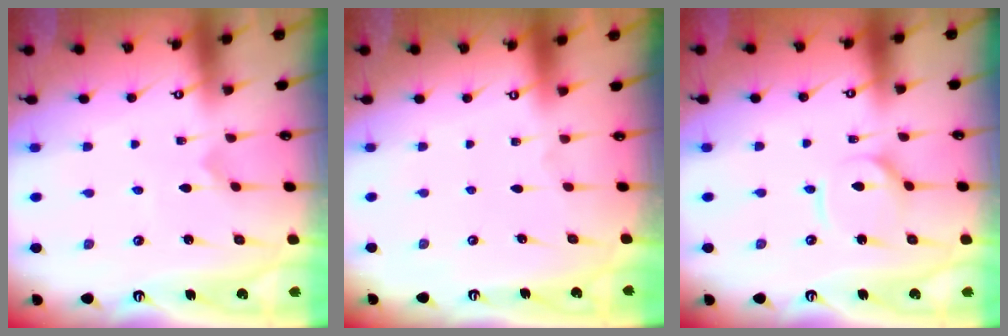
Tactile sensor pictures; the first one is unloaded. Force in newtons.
{"total": 0.0}
{"total": 4.3, "press": 4.3, "slide": 0.5}